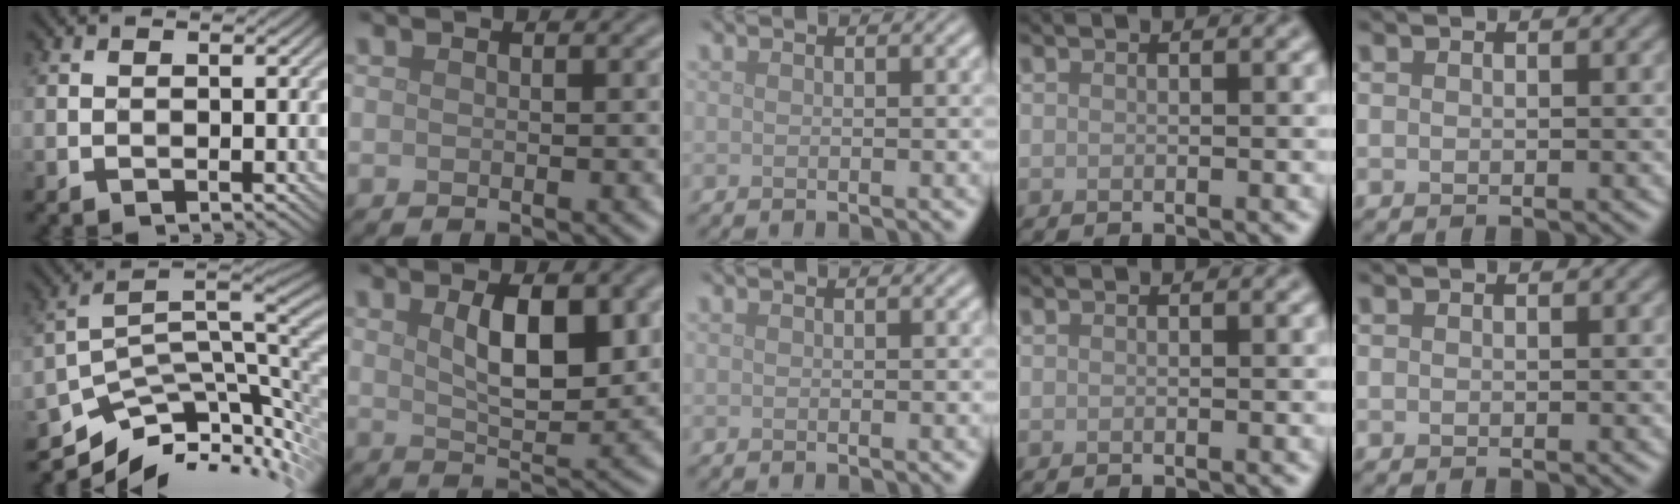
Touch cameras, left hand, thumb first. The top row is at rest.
{"thumb": {"total": 11.3, "force": [-4.9, 5.1, 8.8], "torque": [-0.162, -0.011, -0.074]}, "index": {"total": 6.0, "force": [1.7, 2.4, 5.2], "torque": [-0.085, -0.001, 0.032]}}